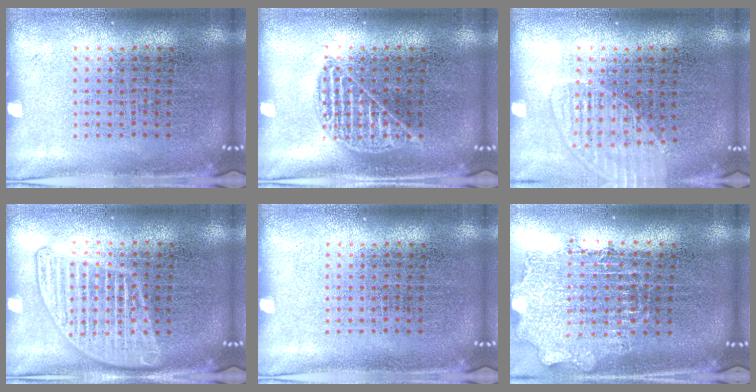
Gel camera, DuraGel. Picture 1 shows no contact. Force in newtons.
{"total": 1.6, "press": 1.6, "slide": 0.2}
{"total": 1.4, "press": 1.4, "slide": 0.2}
{"total": 2.8, "press": 2.7, "slide": 0.3}
{"total": 0.0}
{"total": 1.8, "press": 1.4, "slide": 1.0}